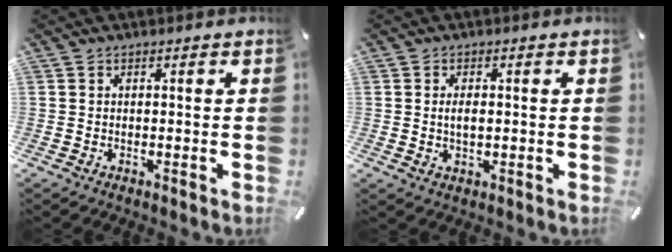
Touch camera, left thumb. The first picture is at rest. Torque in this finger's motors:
{"motor_torque": [-0.19, -0.27, -0.09, -0.02, 0.08]}